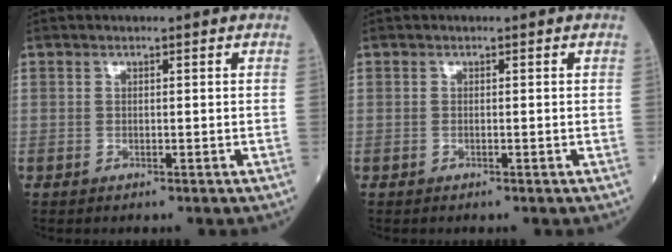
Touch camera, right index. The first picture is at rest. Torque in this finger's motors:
{"motor_torque": [0.01, 0.00, 0.05, 0.01]}